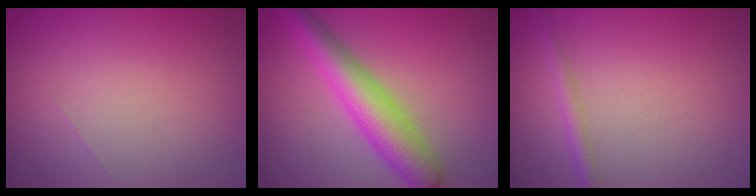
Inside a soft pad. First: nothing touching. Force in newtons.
{"total": 5.4, "press": 5.4, "slide": 0.1}
{"total": 1.6, "press": 1.5, "slide": 0.2}